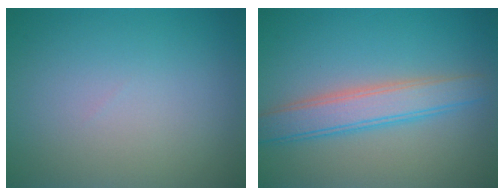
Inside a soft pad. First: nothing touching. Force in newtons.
{"total": 4.1, "press": 4.1, "slide": 0.2}